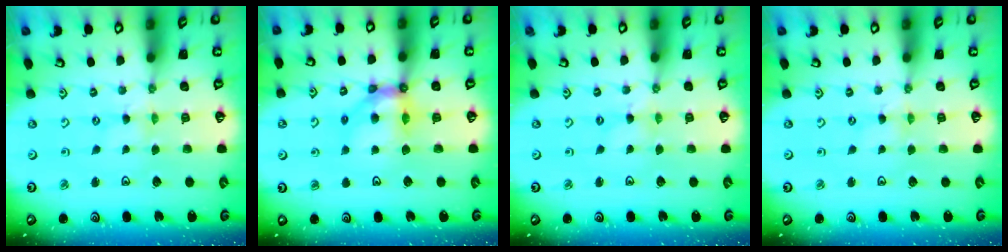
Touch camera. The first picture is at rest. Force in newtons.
{"total": 9.0, "press": 8.9, "slide": 1.7}
{"total": 0.8, "press": 0.7, "slide": 0.2}
{"total": 0.0}